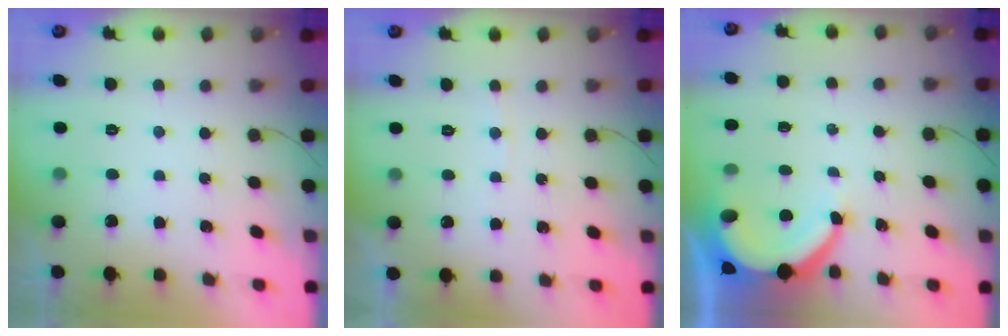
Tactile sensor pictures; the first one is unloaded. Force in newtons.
{"total": 2.9, "press": 2.9, "slide": 0.3}
{"total": 7.7, "press": 7.6, "slide": 1.1}